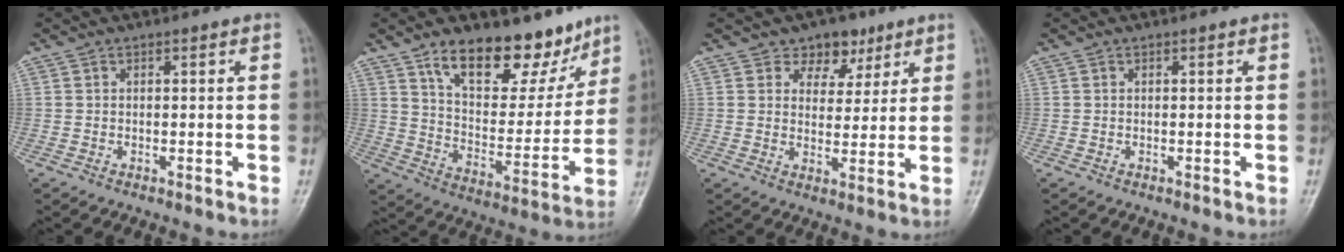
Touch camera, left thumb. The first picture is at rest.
{"total": 18.3, "force": [12.6, 8.9, 9.9], "torque": [-0.084, -0.075, 0.206]}
{"total": 6.4, "force": [4.1, 4.6, 1.8], "torque": [0.009, -0.017, 0.062]}
{"total": 0.0}